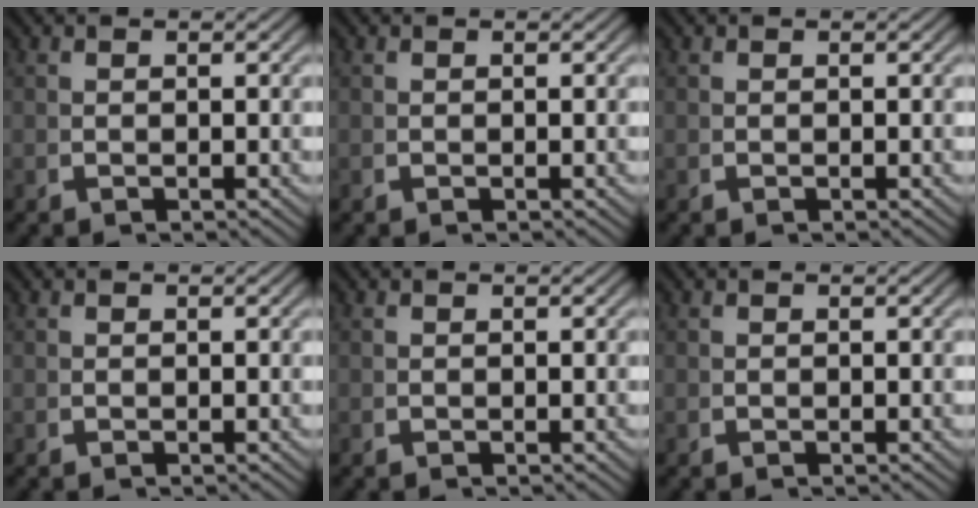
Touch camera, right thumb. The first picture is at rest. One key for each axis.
{"total": 0.0}
{"total": 0.0}
{"total": 0.0}
{"total": 0.0}
{"total": 0.0}